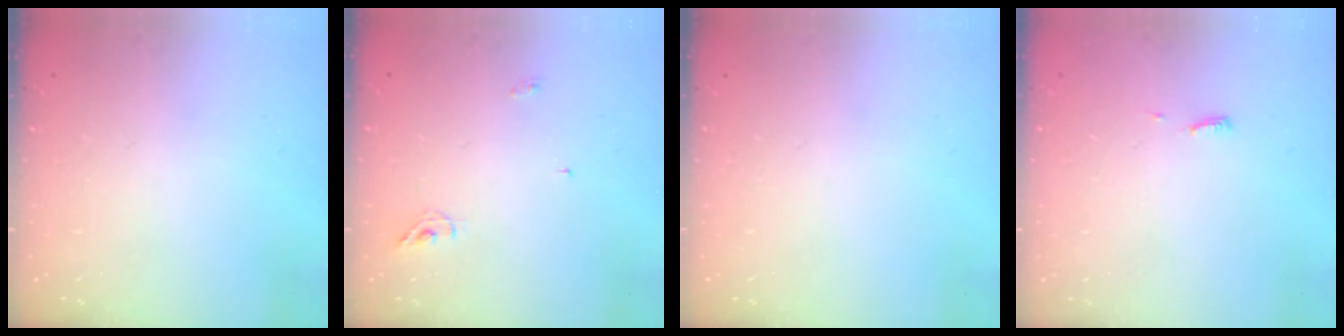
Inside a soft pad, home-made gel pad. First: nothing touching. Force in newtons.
{"total": 4.3, "press": 4.3, "slide": 0.1}
{"total": 0.0}
{"total": 3.9, "press": 3.9, "slide": 0.5}